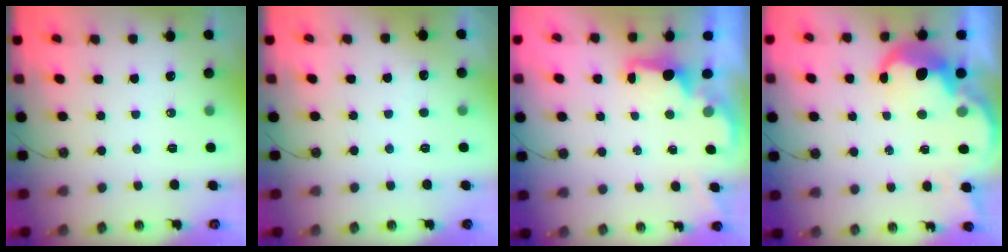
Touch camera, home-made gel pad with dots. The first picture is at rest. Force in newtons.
{"total": 1.9, "press": 1.7, "slide": 0.9}
{"total": 1.8, "press": 1.6, "slide": 0.7}
{"total": 9.0, "press": 9.0, "slide": 0.6}